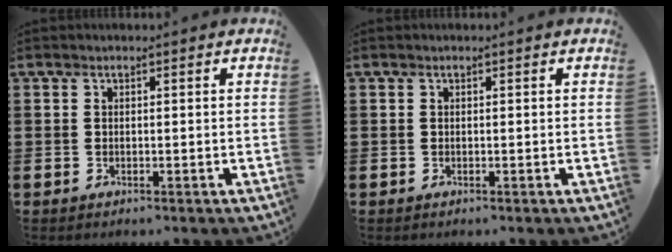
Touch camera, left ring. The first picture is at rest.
{"total": 0.0}